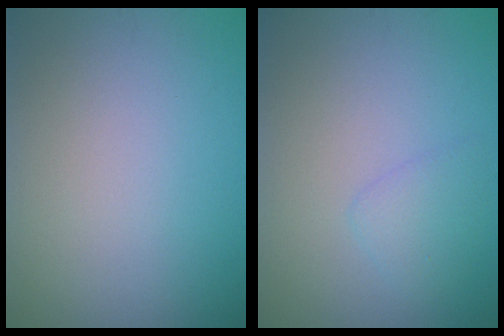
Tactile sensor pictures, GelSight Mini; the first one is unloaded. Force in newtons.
{"total": 1.6, "press": 1.6, "slide": 0.1}